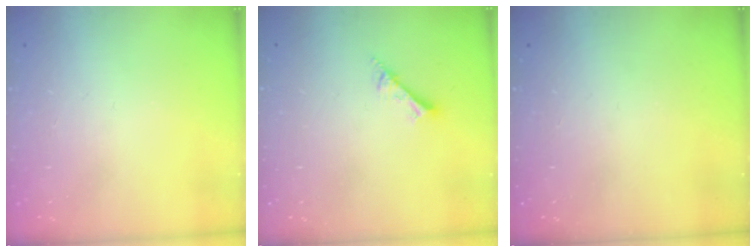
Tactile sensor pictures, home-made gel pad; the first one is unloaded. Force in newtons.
{"total": 3.1, "press": 3.1, "slide": 0.0}
{"total": 0.0}